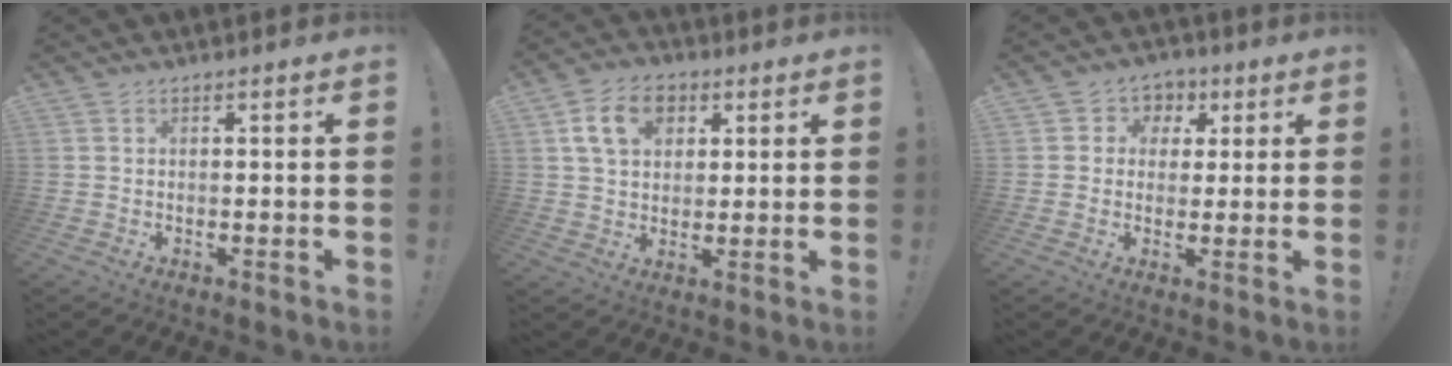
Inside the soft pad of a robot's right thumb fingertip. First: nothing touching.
{"total": 11.5, "force": [4.5, 8.3, 6.6], "torque": [-0.097, -0.001, 0.086]}
{"total": 5.4, "force": [0.3, 5.3, 1.2], "torque": [-0.010, 0.001, 0.008]}